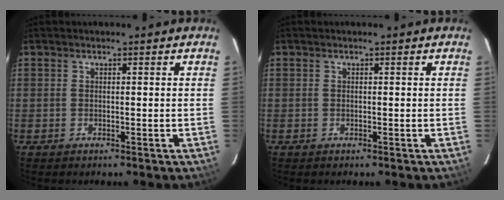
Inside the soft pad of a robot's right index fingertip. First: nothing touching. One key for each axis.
{"total": 0.0}